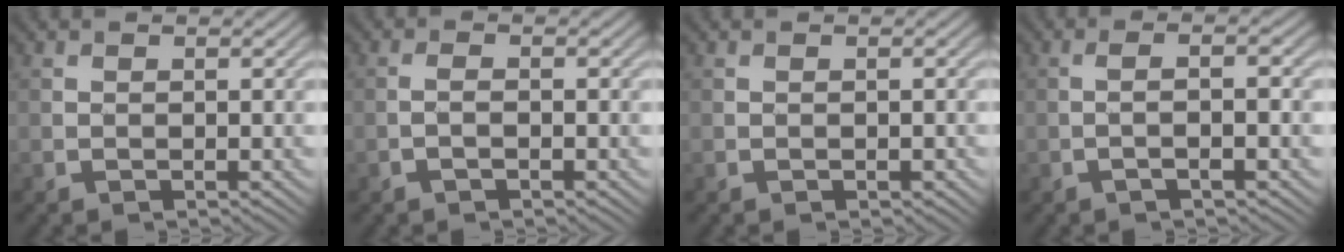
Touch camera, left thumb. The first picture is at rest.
{"total": 0.9, "force": [-0.5, 0.2, 0.8], "torque": [-0.018, 0.003, -0.014]}
{"total": 0.5, "force": [-0.3, 0.3, 0.4], "torque": [-0.006, -0.001, -0.004]}
{"total": 2.6, "force": [-0.5, 0.4, 2.5], "torque": [-0.044, 0.008, -0.020]}